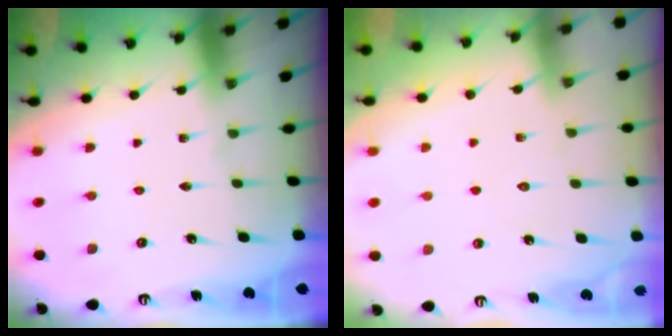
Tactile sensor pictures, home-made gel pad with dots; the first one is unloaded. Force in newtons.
{"total": 4.0, "press": 3.9, "slide": 0.5}